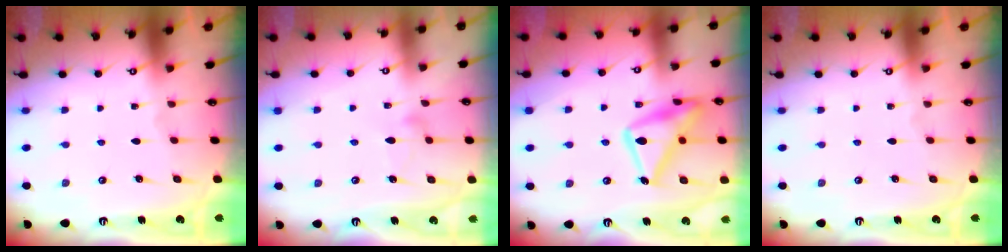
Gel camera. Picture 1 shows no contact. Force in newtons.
{"total": 7.2, "press": 7.2, "slide": 0.4}
{"total": 19.0, "press": 19.0, "slide": 1.3}
{"total": 0.0}